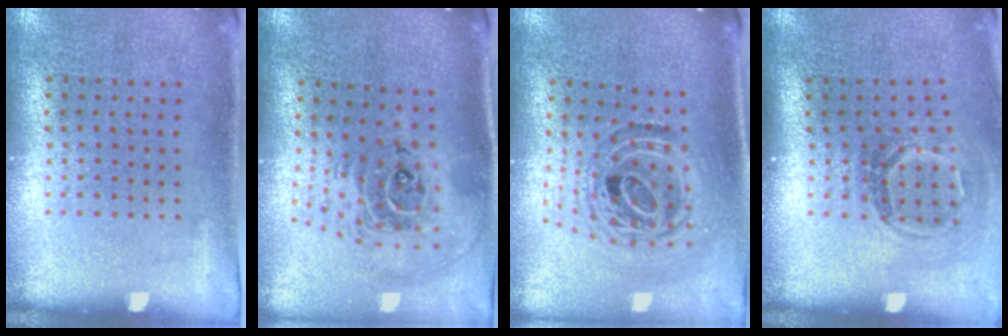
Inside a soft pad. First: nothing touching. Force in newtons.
{"total": 2.4, "press": 1.8, "slide": 1.7}
{"total": 1.2, "press": 1.1, "slide": 0.5}
{"total": 1.7, "press": 1.2, "slide": 1.3}